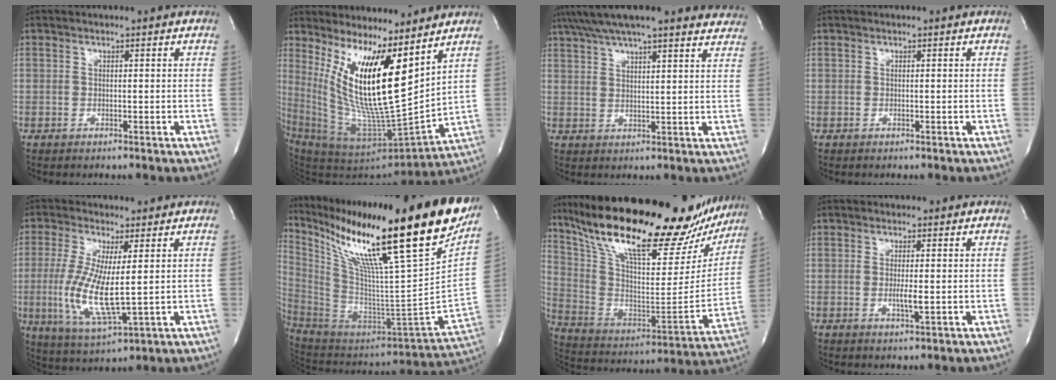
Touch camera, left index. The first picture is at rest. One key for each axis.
{"total": 15.8, "fx": 8.3, "fy": 1.8, "fz": 13.3, "tx": -0.258, "ty": -0.026, "tz": 0.161}
{"total": 23.1, "fx": 20.3, "fy": 3.7, "fz": 10.5, "tx": -0.176, "ty": 0.019, "tz": 0.259}
{"total": 0.0}
{"total": 10.9, "fx": -0.1, "fy": 1.9, "fz": 10.7, "tx": -0.237, "ty": -0.020, "tz": 0.002}
{"total": 35.7, "fx": 24.2, "fy": 0.3, "fz": 26.3, "tx": -0.440, "ty": -0.078, "tz": 0.381}
{"total": 32.0, "fx": 25.9, "fy": 8.3, "fz": 16.9, "tx": -0.301, "ty": -0.026, "tz": 0.378}
{"total": 2.4, "fx": -0.3, "fy": 0.3, "fz": 2.3, "tx": -0.047, "ty": -0.004, "tz": -0.004}